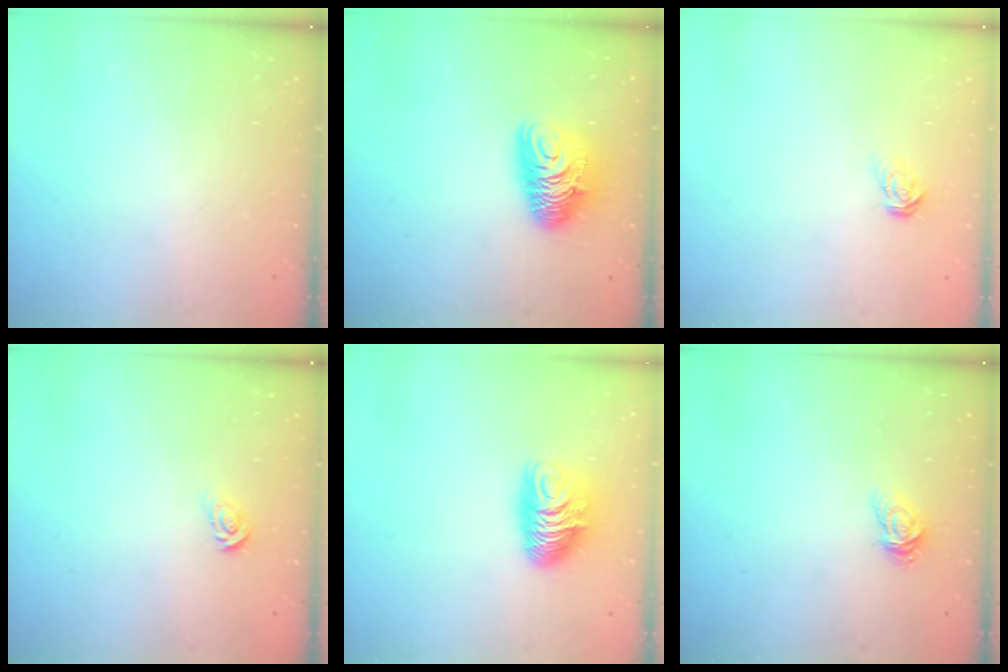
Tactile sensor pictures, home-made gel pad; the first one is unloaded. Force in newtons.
{"total": 10.6, "press": 10.5, "slide": 1.2}
{"total": 3.6, "press": 3.6, "slide": 0.2}
{"total": 2.8, "press": 2.8, "slide": 0.2}
{"total": 10.7, "press": 10.6, "slide": 0.7}
{"total": 3.2, "press": 3.2, "slide": 0.2}